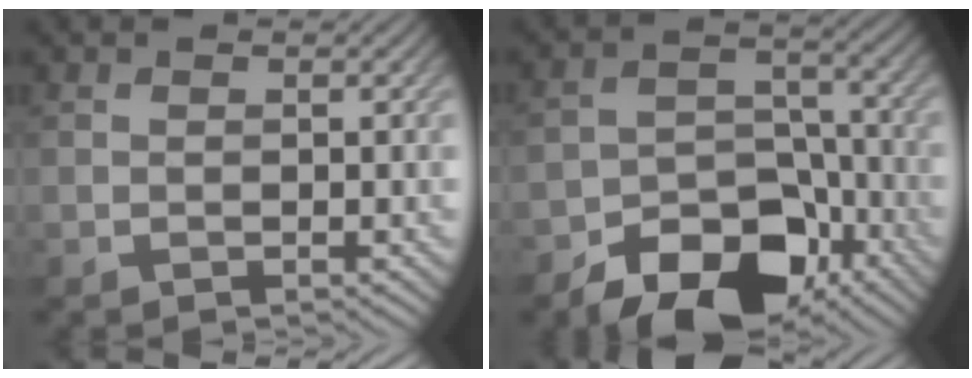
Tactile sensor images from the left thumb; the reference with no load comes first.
{"total": 11.7, "force": [-8.0, 6.5, 5.5], "torque": [-0.082, -0.010, -0.137]}